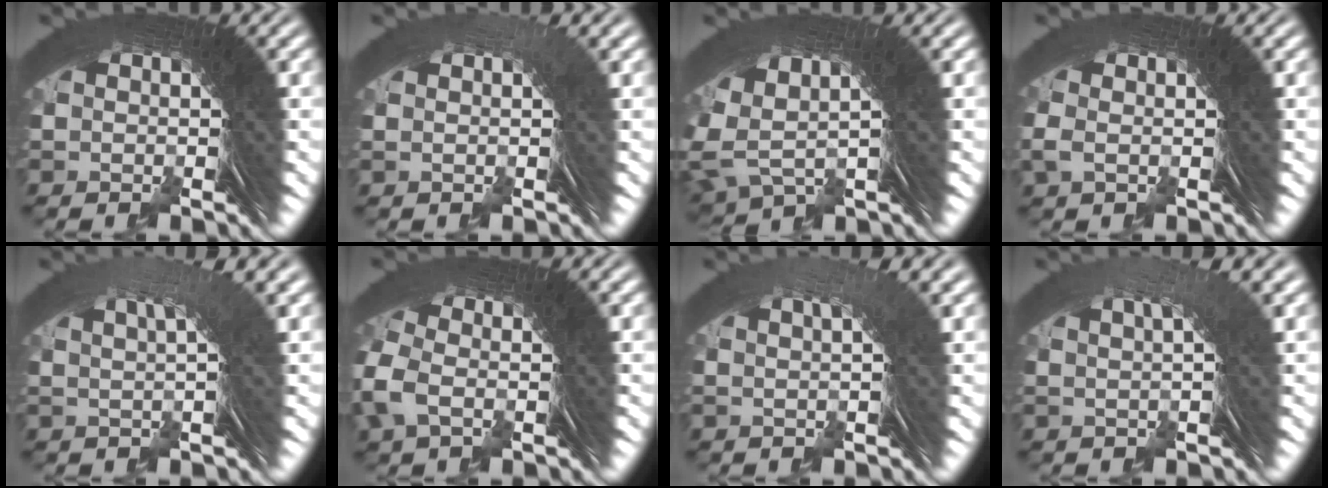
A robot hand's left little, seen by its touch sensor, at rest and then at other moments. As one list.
[{"total": 1.1, "force": [0.3, 0.0, 1.1], "torque": [-0.006, 0.021, -0.003]}, {"total": 8.2, "force": [2.9, 5.2, 5.6], "torque": [-0.137, -0.003, 0.052]}, {"total": 1.2, "force": [0.3, 0.2, 1.2], "torque": [-0.021, 0.004, 0.004]}, {"total": 3.5, "force": [2.0, -0.6, 2.9], "torque": [-0.017, 0.028, 0.030]}, {"total": 2.4, "force": [-0.2, 1.6, 1.8], "torque": [-0.049, -0.003, -0.003]}, {"total": 2.4, "force": [1.2, -1.0, 1.8], "torque": [-0.003, 0.024, 0.019]}, {"total": 2.9, "force": [1.5, -0.8, 2.3], "torque": [-0.009, 0.026, 0.024]}]